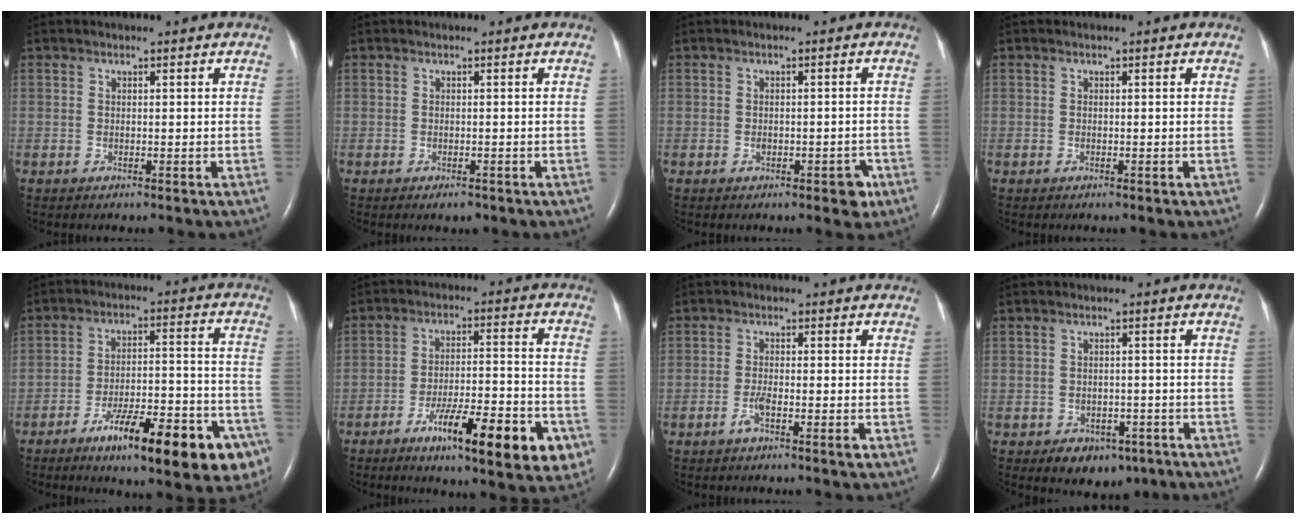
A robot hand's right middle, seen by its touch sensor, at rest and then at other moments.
{"total": 1.1, "force": [-0.7, 0.4, 0.7], "torque": [-0.011, -0.002, -0.006]}
{"total": 3.1, "force": [-1.6, 1.5, 2.2], "torque": [-0.022, 0.007, -0.017]}
{"total": 0.0}
{"total": 18.1, "force": [-10.4, 4.0, 14.2], "torque": [-0.148, 0.019, -0.145]}
{"total": 15.2, "force": [-7.5, 2.5, 13.0], "torque": [-0.171, -0.001, -0.103]}
{"total": 3.0, "force": [-1.6, 0.1, 2.5], "torque": [-0.053, -0.004, -0.033]}
{"total": 5.2, "force": [-3.1, 3.4, 2.3], "torque": [-0.031, 0.005, -0.033]}